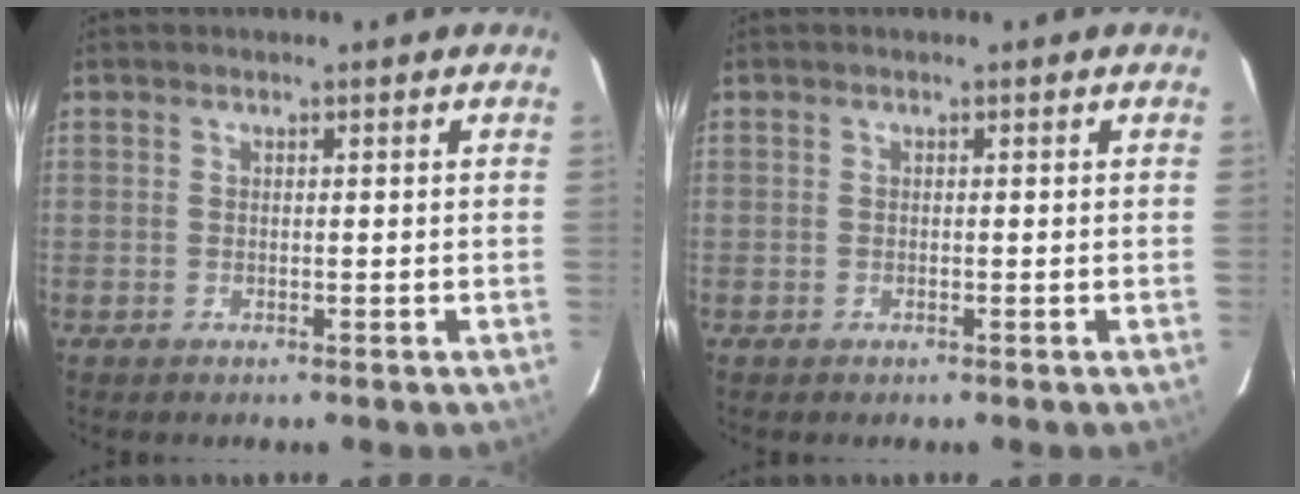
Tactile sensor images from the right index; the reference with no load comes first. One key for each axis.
{"total": 0.0}